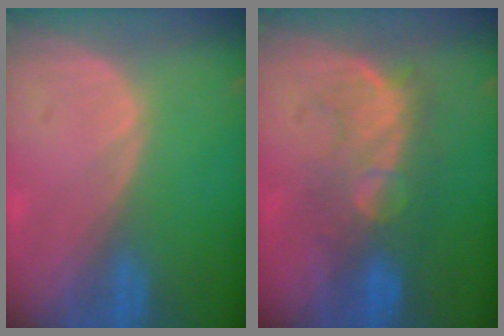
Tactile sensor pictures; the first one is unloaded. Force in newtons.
{"total": 7.9, "press": 7.7, "slide": 1.3}